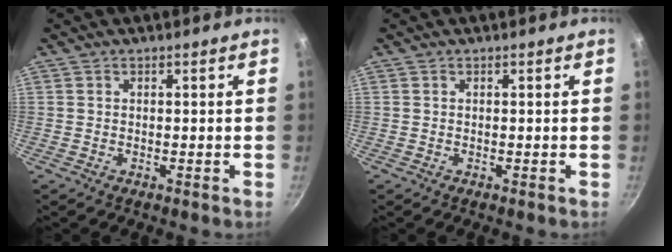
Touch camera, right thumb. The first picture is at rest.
{"total": 0.0}